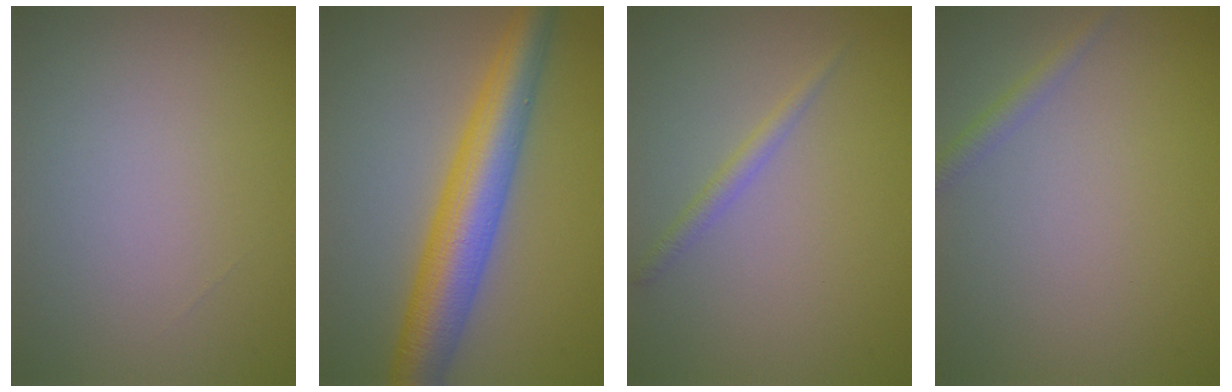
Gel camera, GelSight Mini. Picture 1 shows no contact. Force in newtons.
{"total": 7.2, "press": 7.2, "slide": 0.1}
{"total": 1.2, "press": 1.2, "slide": 0.0}
{"total": 1.2, "press": 1.2, "slide": 0.1}